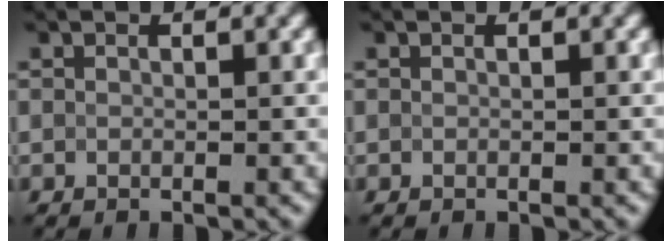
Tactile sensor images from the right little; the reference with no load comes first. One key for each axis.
{"total": 0.0}